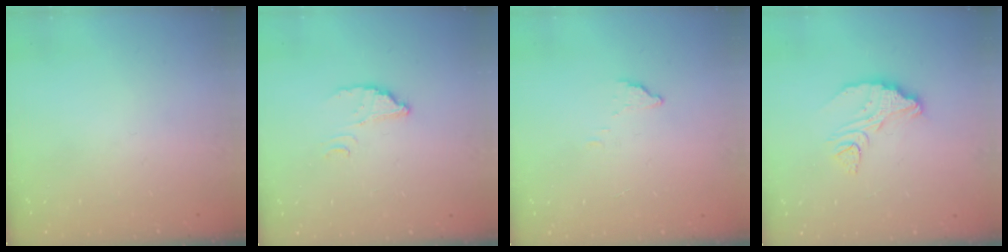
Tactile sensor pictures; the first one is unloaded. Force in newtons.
{"total": 2.8, "press": 2.8, "slide": 0.2}
{"total": 2.3, "press": 2.3, "slide": 0.1}
{"total": 10.0, "press": 10.0, "slide": 0.7}